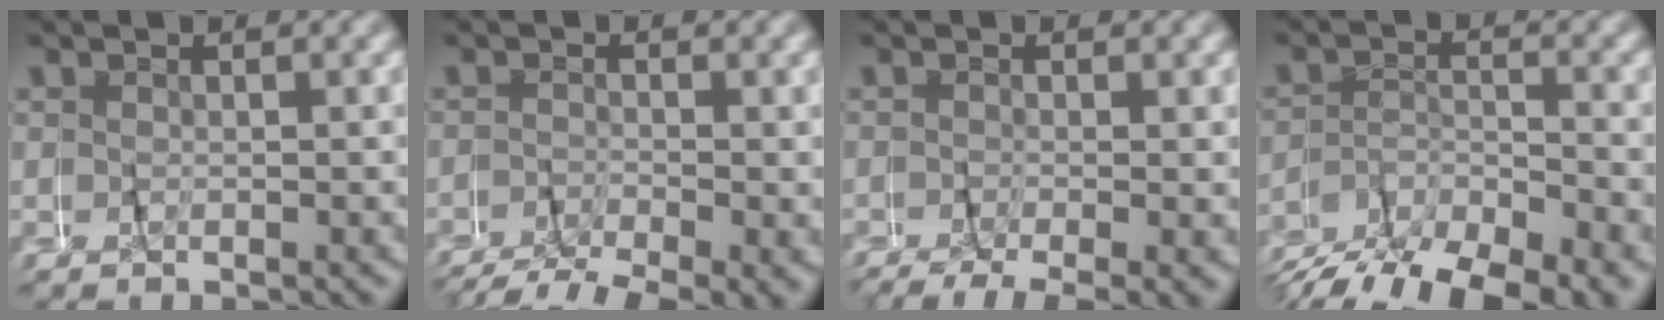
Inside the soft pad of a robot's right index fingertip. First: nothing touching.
{"total": 4.6, "force": [-3.6, 1.7, 2.2], "torque": [-0.028, -0.013, -0.056]}
{"total": 4.2, "force": [-3.0, 1.5, 2.6], "torque": [-0.033, -0.012, -0.042]}
{"total": 6.3, "force": [-5.5, 1.3, 2.8], "torque": [-0.035, 0.003, -0.099]}